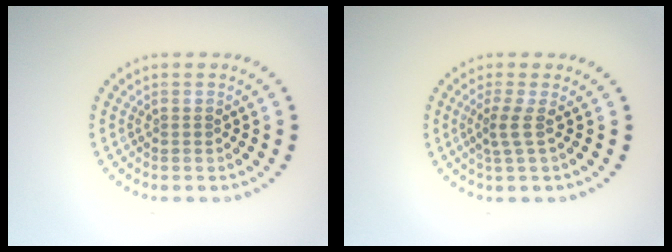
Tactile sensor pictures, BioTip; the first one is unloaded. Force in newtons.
{"total": 1.9, "press": 1.1, "slide": 1.5}